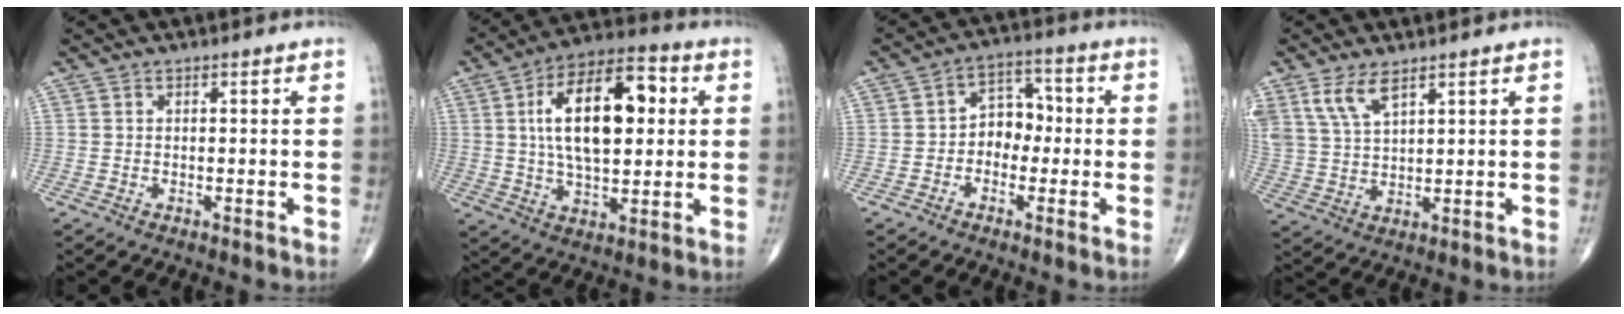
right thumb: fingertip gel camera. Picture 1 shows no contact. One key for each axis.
{"total": 18.8, "fx": 3.4, "fy": 9.3, "fz": 15.9, "tx": -0.246, "ty": 0.014, "tz": 0.051}
{"total": 6.6, "fx": -1.0, "fy": 5.2, "fz": 4.0, "tx": -0.025, "ty": 0.031, "tz": -0.031}
{"total": 6.8, "fx": 4.4, "fy": 2.7, "fz": 4.5, "tx": -0.092, "ty": -0.013, "tz": 0.096}